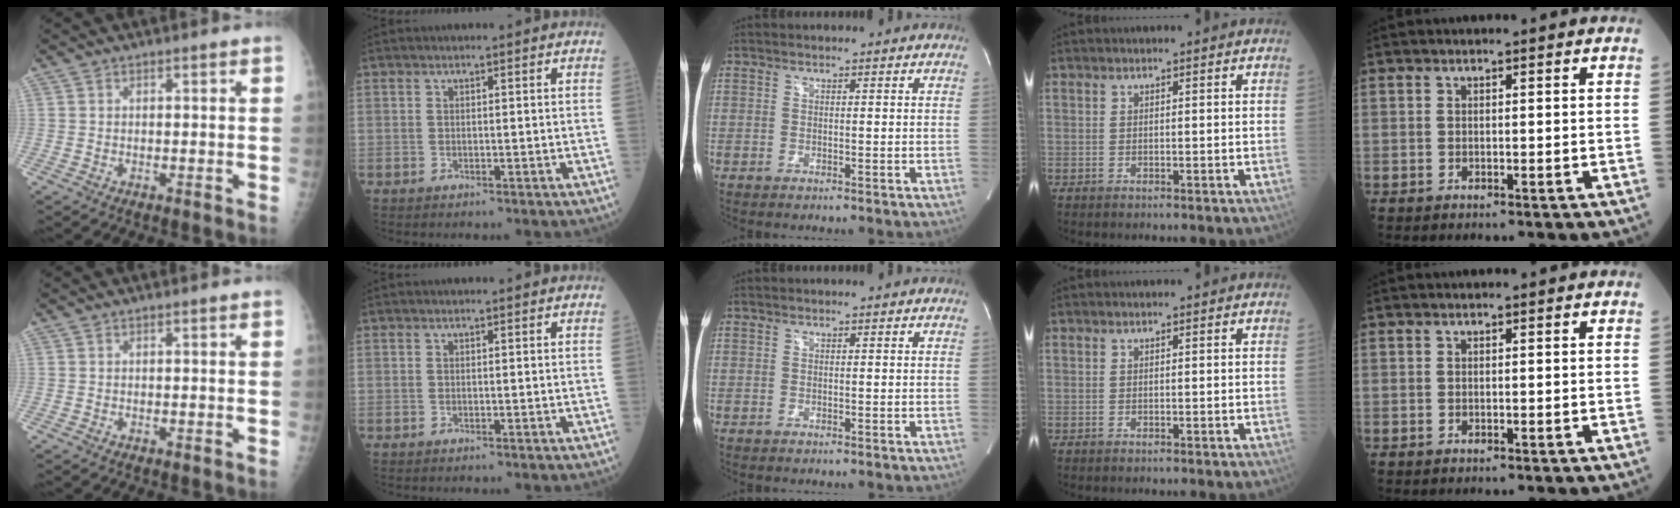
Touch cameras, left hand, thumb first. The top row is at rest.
{}